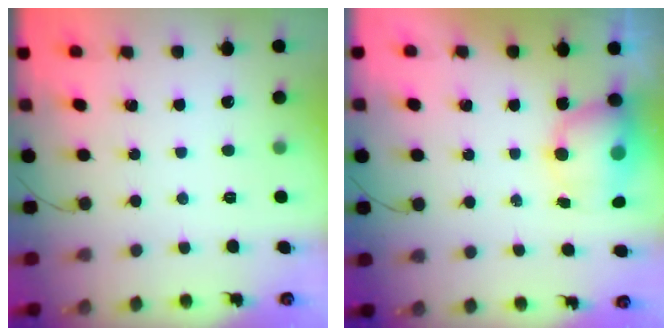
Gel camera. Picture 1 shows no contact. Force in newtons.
{"total": 12.7, "press": 10.7, "slide": 6.9}